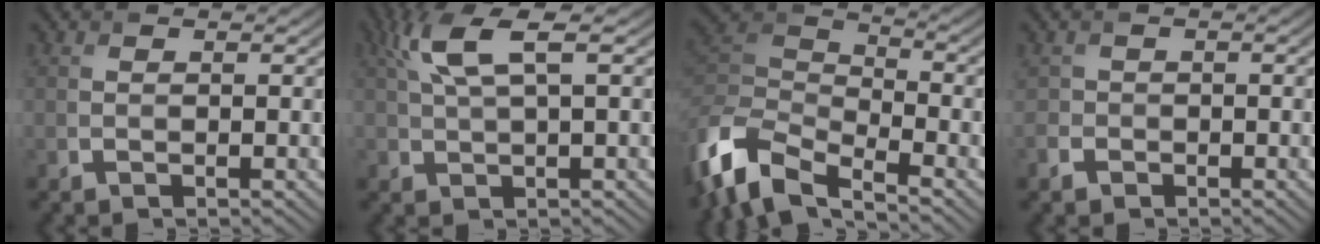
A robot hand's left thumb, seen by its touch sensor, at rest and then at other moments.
{"total": 5.0, "force": [2.5, 1.5, 4.0], "torque": [-0.097, 0.013, 0.046]}
{"total": 9.6, "force": [-6.9, 3.6, 5.7], "torque": [-0.125, -0.007, -0.154]}
{"total": 1.7, "force": [-1.2, 1.2, -0.2], "torque": [0.006, -0.003, -0.034]}